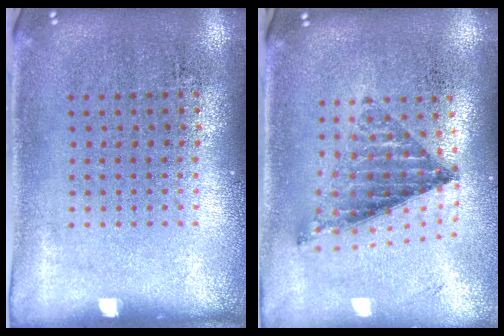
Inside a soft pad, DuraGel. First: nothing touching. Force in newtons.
{"total": 0.9, "press": 0.9, "slide": 0.2}